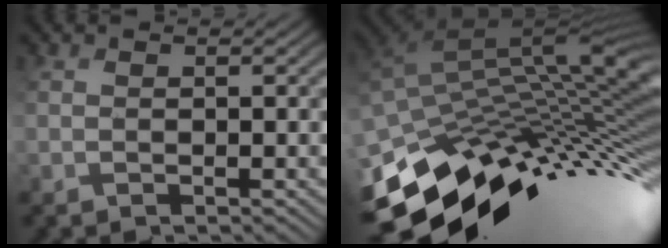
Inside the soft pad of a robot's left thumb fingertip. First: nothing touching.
{"total": 13.5, "force": [-6.3, 5.9, 10.3], "torque": [-0.203, 0.005, -0.097]}